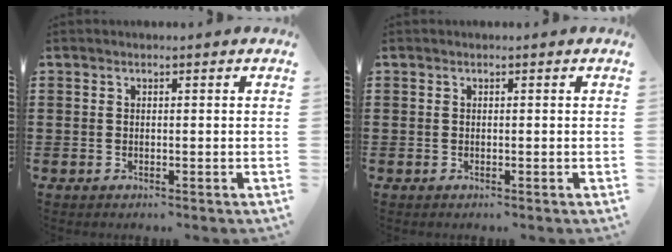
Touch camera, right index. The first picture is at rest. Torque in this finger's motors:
{"motor_torque": [0.17, 0.14, 0.00, 0.00]}